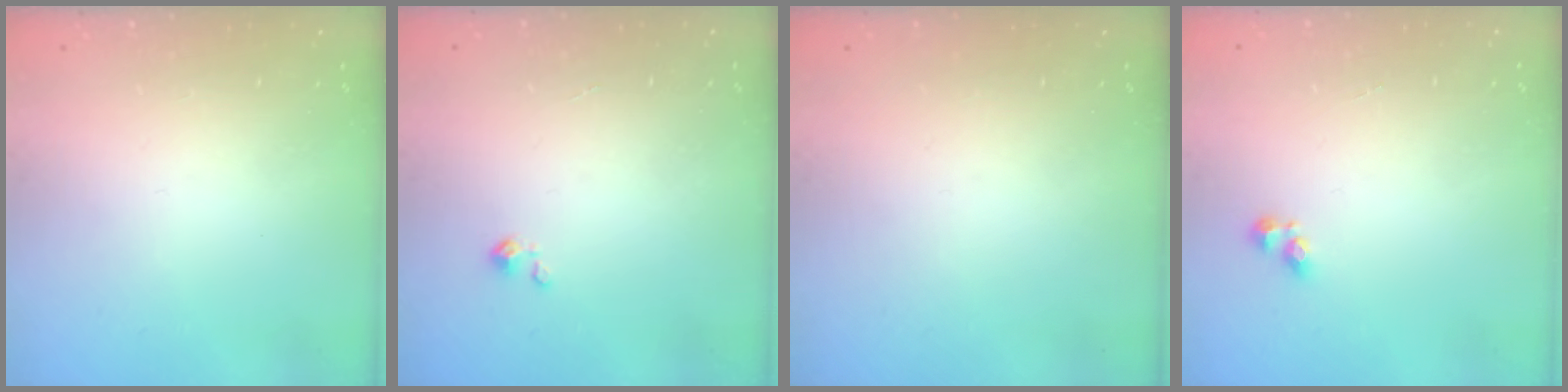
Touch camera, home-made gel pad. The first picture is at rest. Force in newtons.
{"total": 2.3, "press": 2.2, "slide": 0.3}
{"total": 0.0}
{"total": 3.0, "press": 2.9, "slide": 0.6}